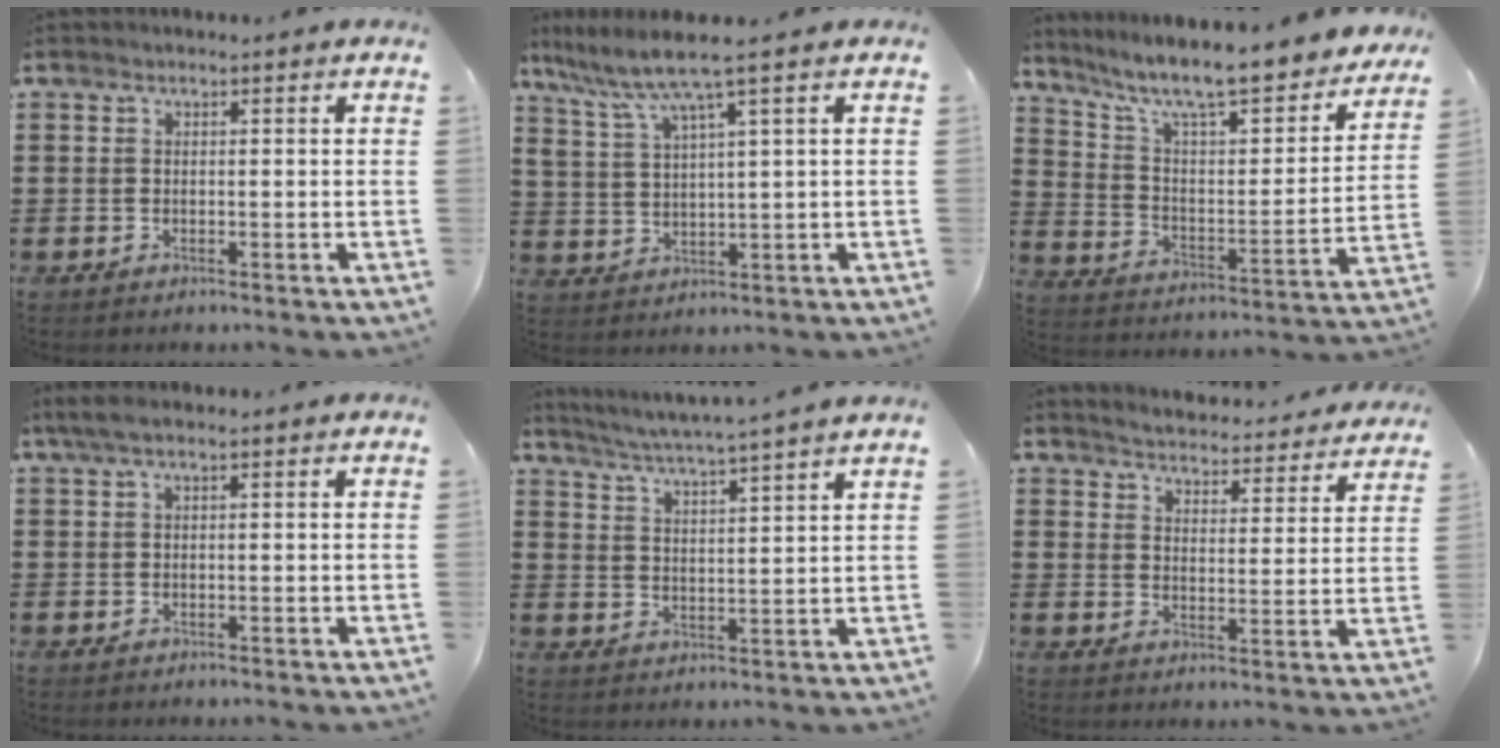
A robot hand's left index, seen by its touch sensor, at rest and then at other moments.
{"total": 5.9, "force": [3.9, -0.3, 4.4], "torque": [-0.109, -0.024, 0.060]}
{"total": 9.3, "force": [7.7, 1.0, 5.1], "torque": [-0.122, -0.061, 0.125]}
{"total": 1.7, "force": [0.4, 0.2, 1.6], "torque": [-0.037, -0.003, 0.005]}
{"total": 4.3, "force": [3.9, -1.1, 1.4], "torque": [-0.044, -0.030, 0.064]}
{"total": 3.9, "force": [3.9, -0.3, -0.1], "torque": [-0.022, -0.035, 0.064]}